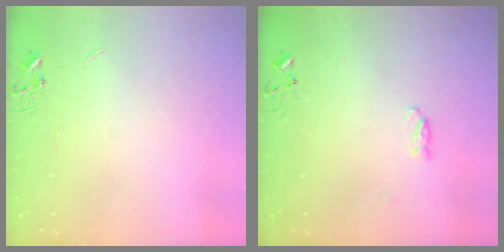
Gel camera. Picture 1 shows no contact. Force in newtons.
{"total": 3.5, "press": 3.3, "slide": 1.1}